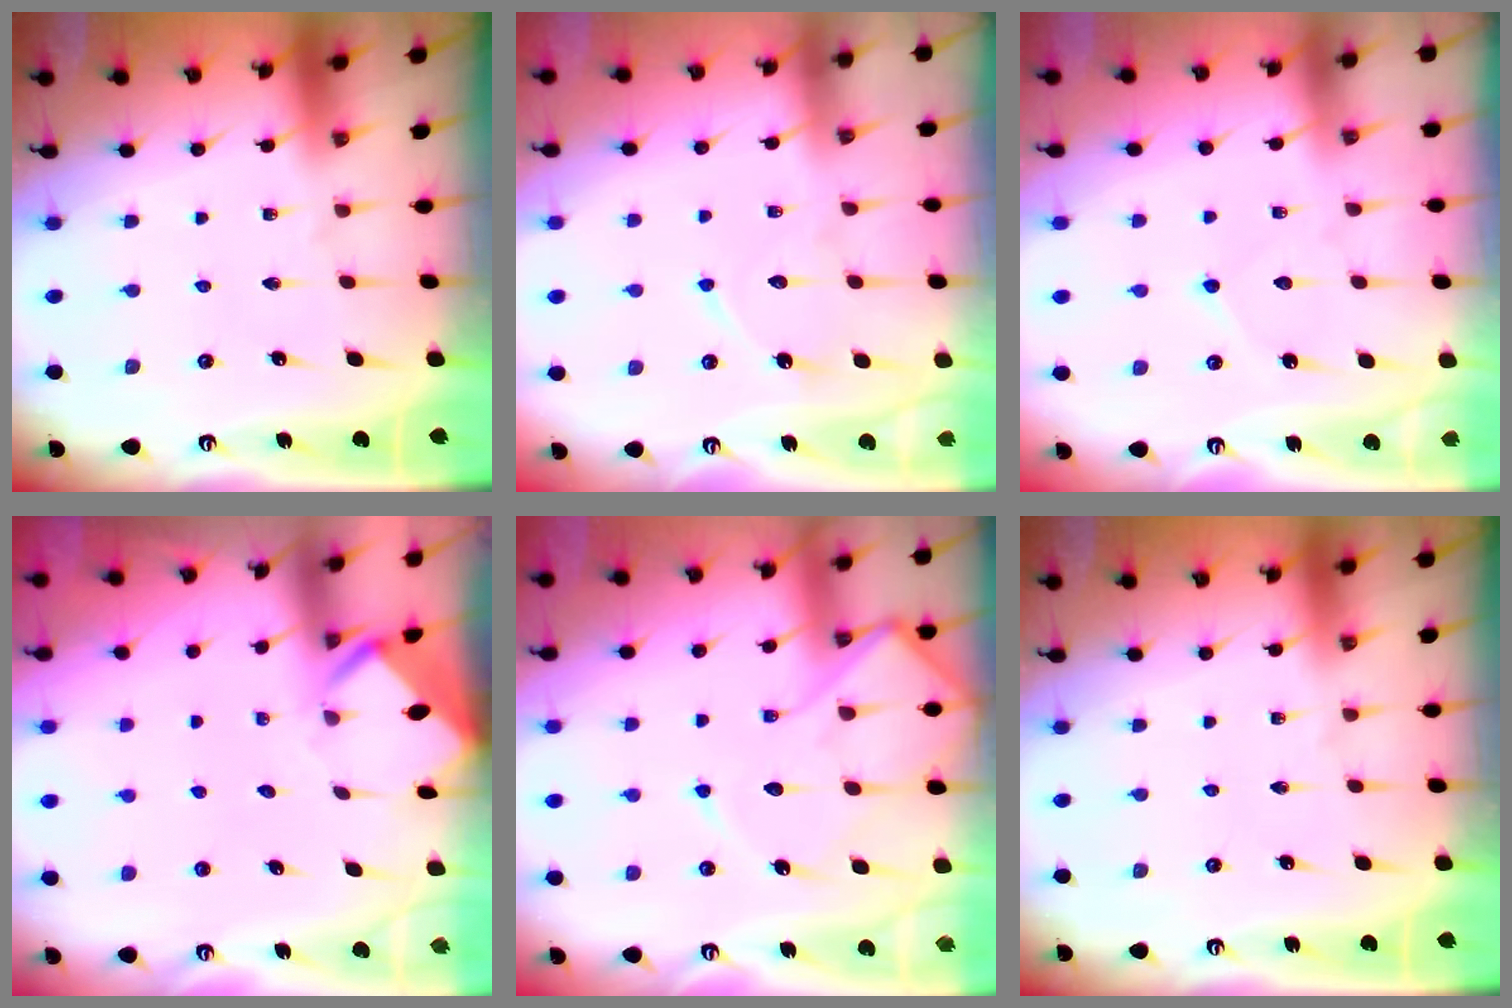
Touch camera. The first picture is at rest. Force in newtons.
{"total": 7.0, "press": 7.0, "slide": 0.5}
{"total": 4.4, "press": 4.4, "slide": 0.5}
{"total": 3.5, "press": 3.5, "slide": 0.2}
{"total": 11.4, "press": 11.3, "slide": 1.0}
{"total": 0.0}